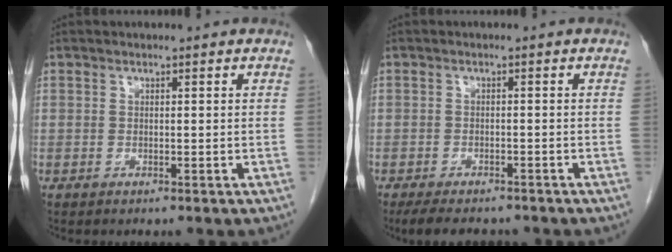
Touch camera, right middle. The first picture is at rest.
{"total": 7.5, "force": [-6.3, 2.6, 3.2], "torque": [-0.047, -0.006, -0.088]}